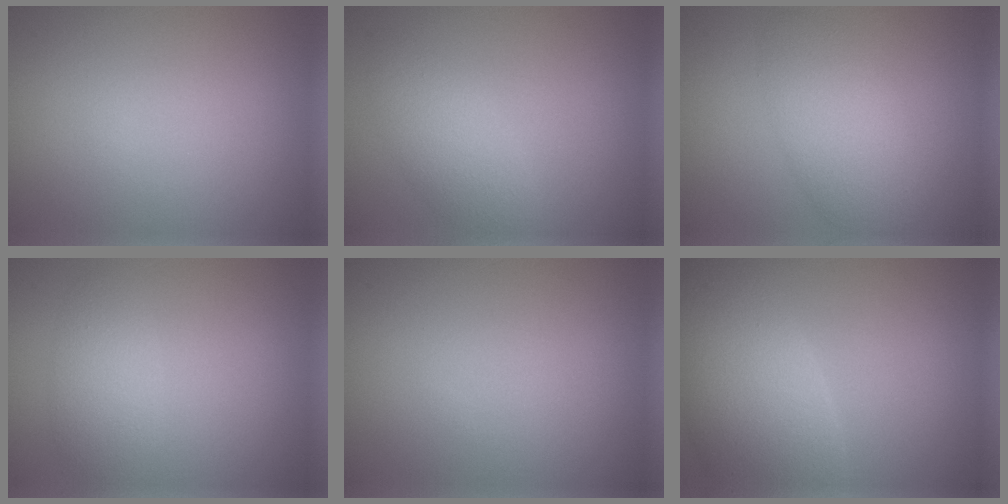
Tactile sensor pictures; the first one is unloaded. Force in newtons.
{"total": 2.9, "press": 2.9, "slide": 0.1}
{"total": 4.1, "press": 4.1, "slide": 0.3}
{"total": 2.6, "press": 2.6, "slide": 0.1}
{"total": 0.0}
{"total": 7.9, "press": 7.8, "slide": 0.8}